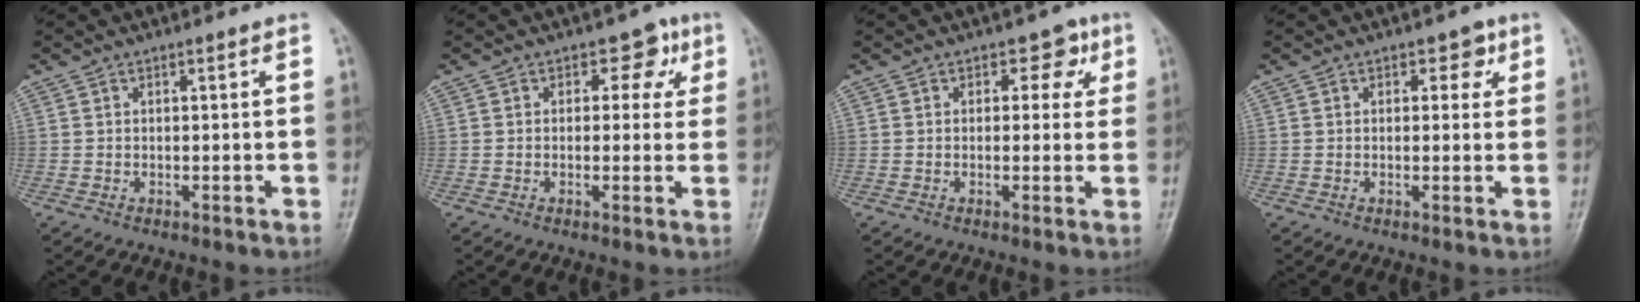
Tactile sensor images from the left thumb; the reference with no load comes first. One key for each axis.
{"total": 4.7, "fx": 1.6, "fy": 3.6, "fz": 2.6, "tx": 0.011, "ty": 0.001, "tz": 0.008}
{"total": 4.0, "fx": 1.4, "fy": 3.1, "fz": 2.2, "tx": 0.011, "ty": 0.000, "tz": 0.007}
{"total": 2.8, "fx": 1.2, "fy": 2.0, "fz": 1.5, "tx": 0.009, "ty": -0.002, "tz": 0.009}